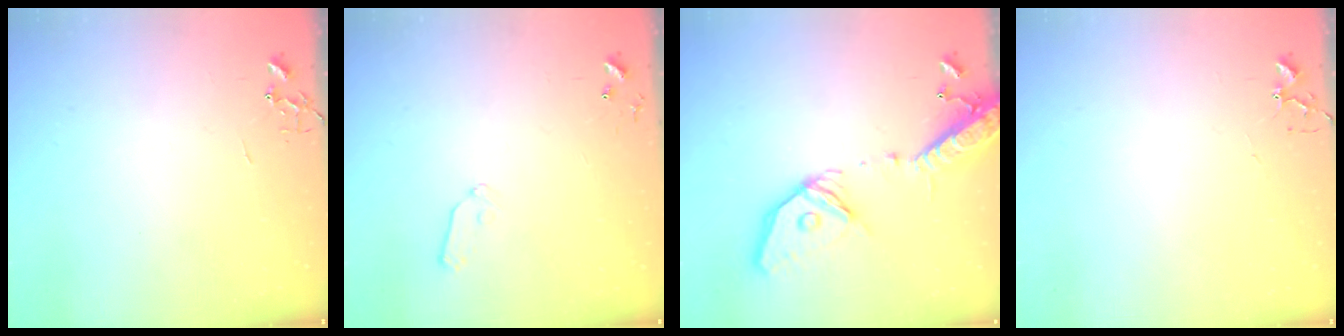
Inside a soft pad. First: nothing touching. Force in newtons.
{"total": 6.5, "press": 6.4, "slide": 1.0}
{"total": 21.3, "press": 20.9, "slide": 4.1}
{"total": 4.2, "press": 4.2, "slide": 0.7}